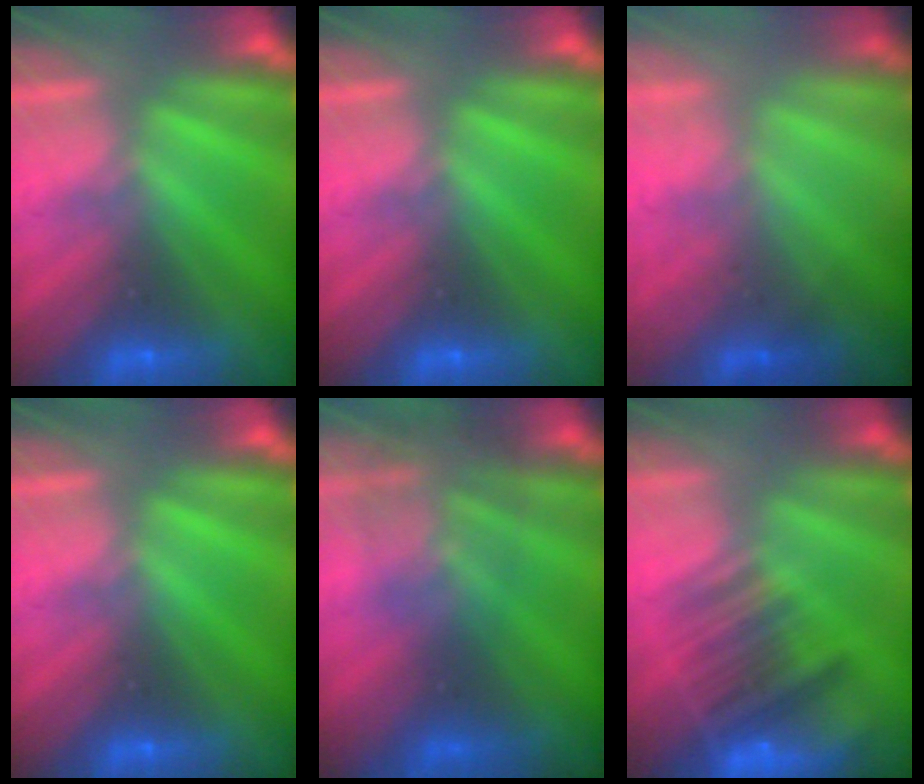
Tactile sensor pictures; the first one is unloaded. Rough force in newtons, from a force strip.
{"total": 0.0}
{"total": 1.1}
{"total": 0.0}
{"total": 1.5}
{"total": 5.9}